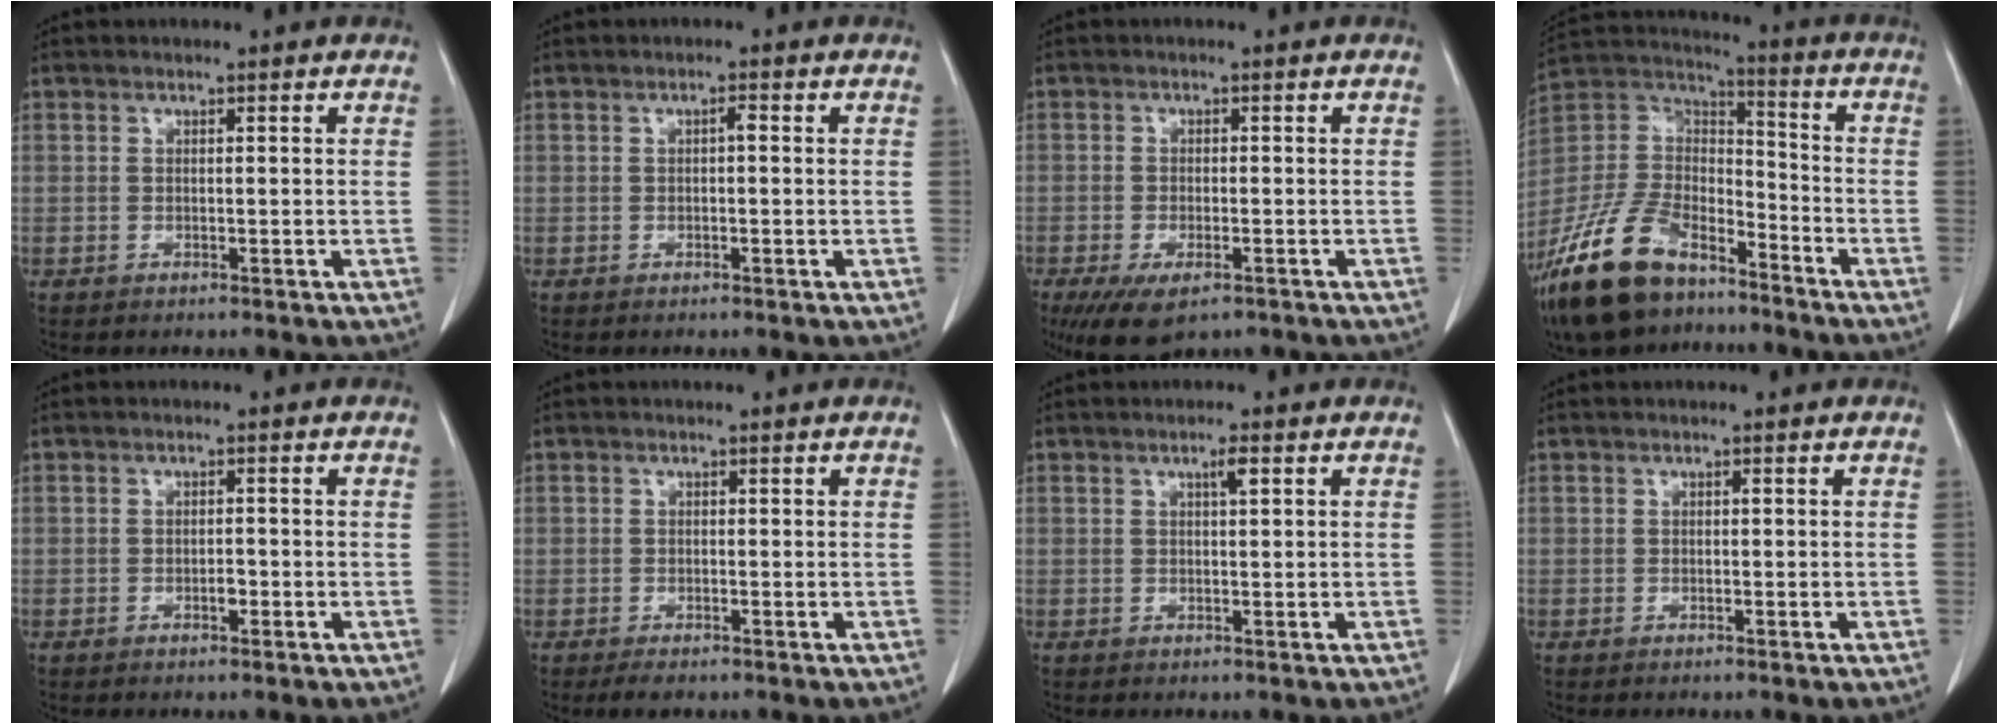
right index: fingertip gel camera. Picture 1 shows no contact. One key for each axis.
{"total": 0.9, "fx": 0.0, "fy": 0.2, "fz": 0.9, "tx": -0.014, "ty": 0.002, "tz": 0.000}
{"total": 7.3, "fx": -4.7, "fy": 3.0, "fz": 4.8, "tx": -0.080, "ty": -0.012, "tz": -0.073}
{"total": 18.2, "fx": -12.9, "fy": 8.4, "fz": 9.8, "tx": -0.214, "ty": 0.013, "tz": -0.239}
{"total": 1.2, "fx": -0.5, "fy": 0.6, "fz": 0.9, "tx": -0.015, "ty": 0.001, "tz": -0.007}
{"total": 1.5, "fx": -0.9, "fy": 1.0, "fz": 0.7, "tx": -0.015, "ty": 0.000, "tz": -0.011}
{"total": 1.6, "fx": 0.7, "fy": 0.1, "fz": 1.5, "tx": -0.027, "ty": 0.000, "tz": 0.012}
{"total": 0.0}